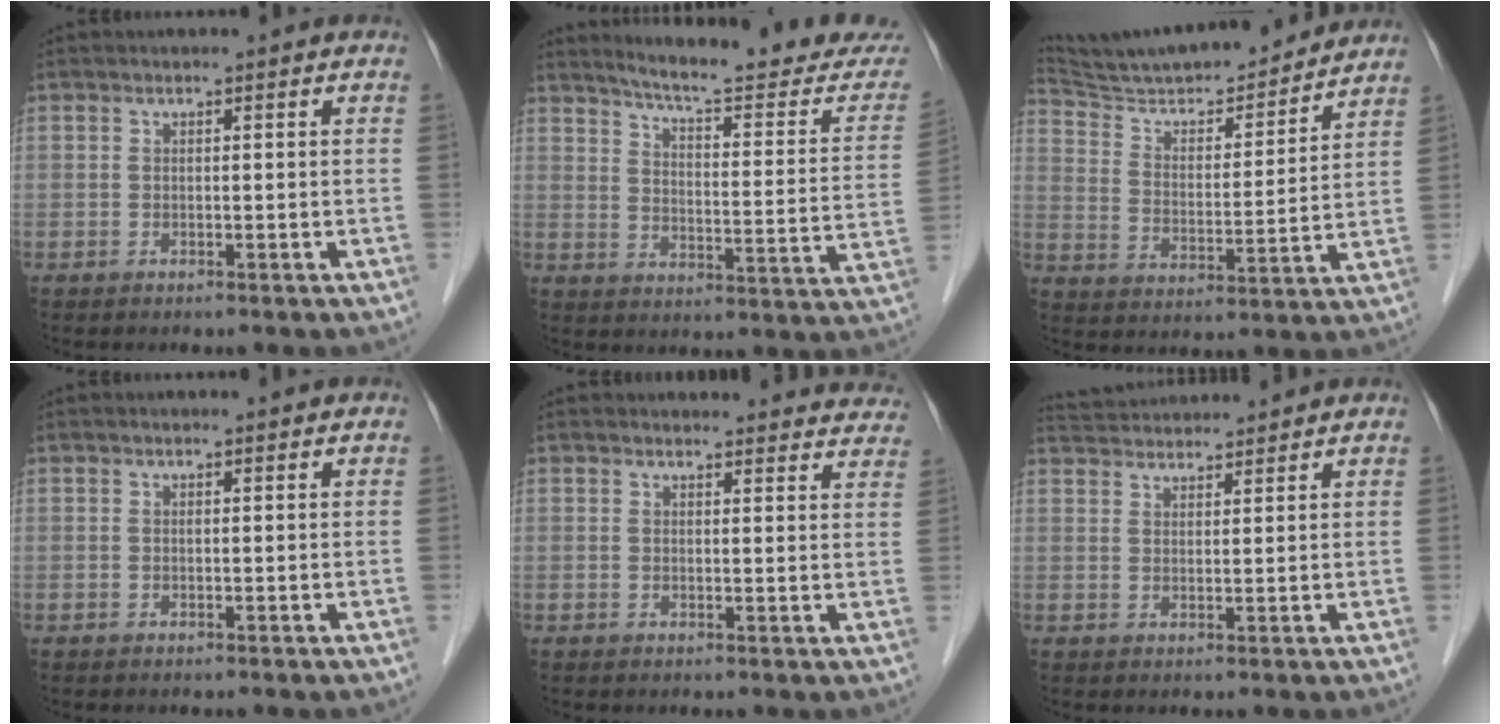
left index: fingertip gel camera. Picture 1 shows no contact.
{"total": 20.0, "force": [18.8, 1.2, 6.9], "torque": [-0.092, -0.084, 0.230]}
{"total": 19.3, "force": [18.0, 2.5, 6.8], "torque": [-0.113, 0.000, 0.277]}
{"total": 0.0}
{"total": 14.5, "force": [13.9, 3.6, 1.9], "torque": [0.011, -0.019, 0.130]}
{"total": 7.1, "force": [7.0, 0.6, 1.4], "torque": [-0.032, 0.034, 0.114]}